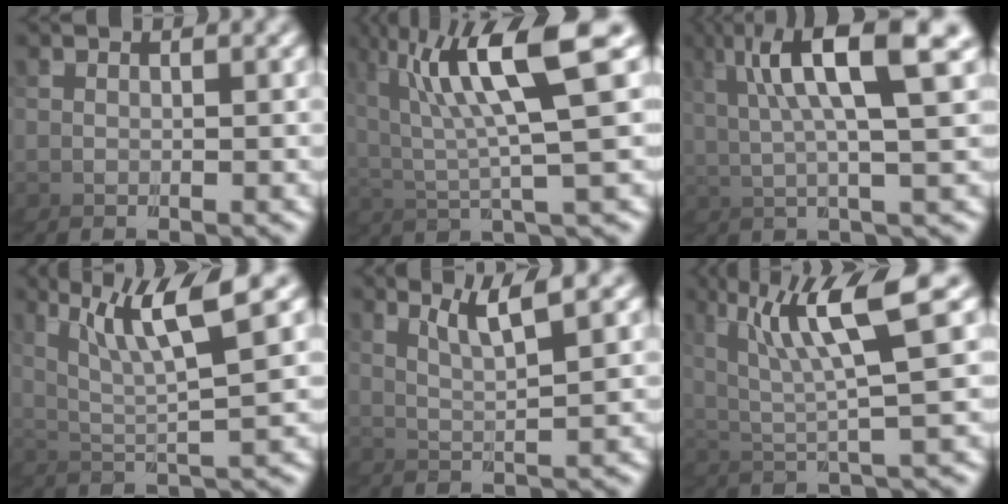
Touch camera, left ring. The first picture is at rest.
{"total": 7.3, "force": [4.4, 1.1, 5.7], "torque": [-0.134, 0.041, 0.062]}
{"total": 5.7, "force": [4.1, -0.4, 4.0], "torque": [-0.074, 0.038, 0.051]}
{"total": 5.7, "force": [5.3, -1.9, 1.0], "torque": [-0.056, 0.036, 0.070]}
{"total": 4.5, "force": [3.5, -2.5, -1.2], "torque": [-0.017, 0.019, 0.048]}
{"total": 5.5, "force": [4.6, -0.7, 3.0], "torque": [-0.088, 0.038, 0.064]}